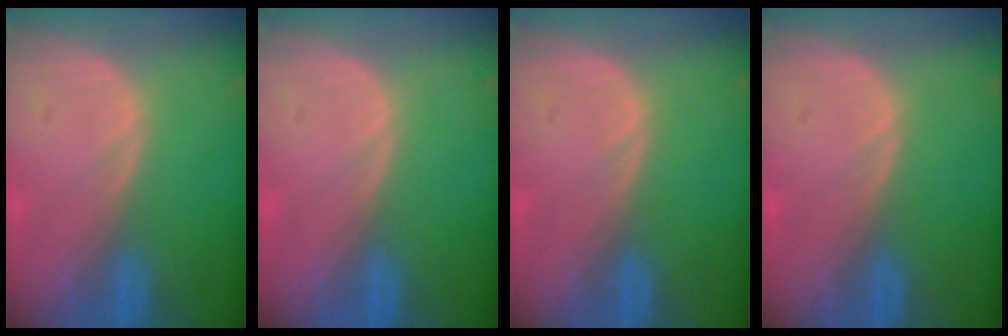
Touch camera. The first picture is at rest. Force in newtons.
{"total": 0.0}
{"total": 0.0}
{"total": 0.0}